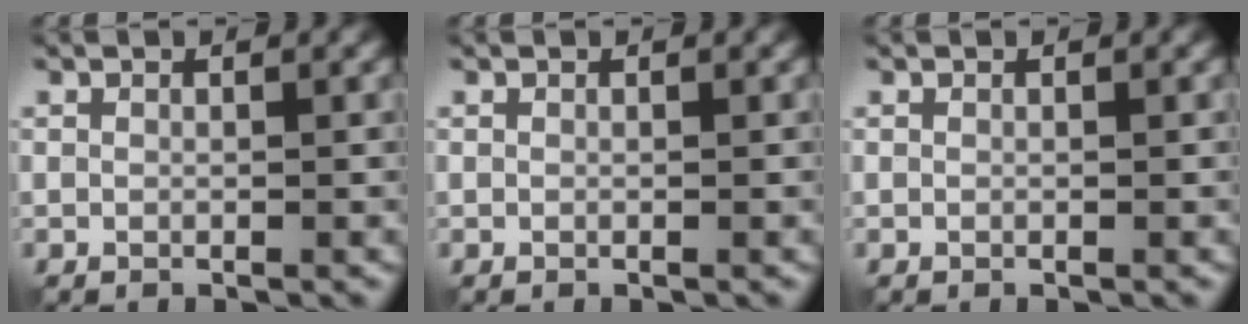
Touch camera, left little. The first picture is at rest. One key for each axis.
{"total": 0.0}
{"total": 0.0}